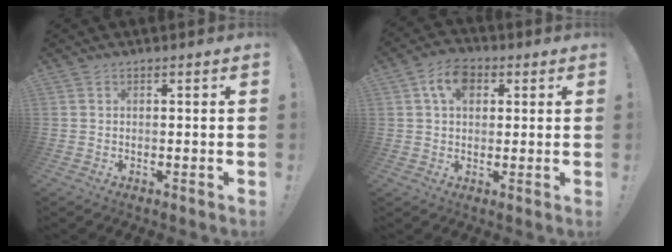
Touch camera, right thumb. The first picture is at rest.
{"total": 8.3, "force": [3.1, 5.6, 5.3], "torque": [-0.088, 0.009, 0.058]}